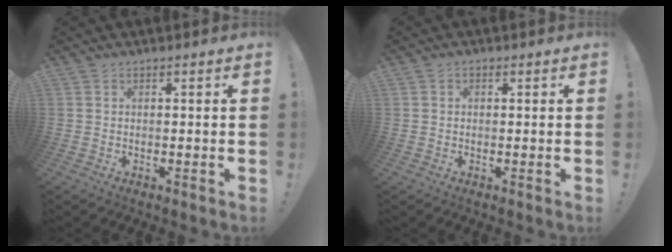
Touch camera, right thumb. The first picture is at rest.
{"total": 0.9, "force": [-0.2, 0.7, 0.5], "torque": [-0.007, 0.003, -0.004]}